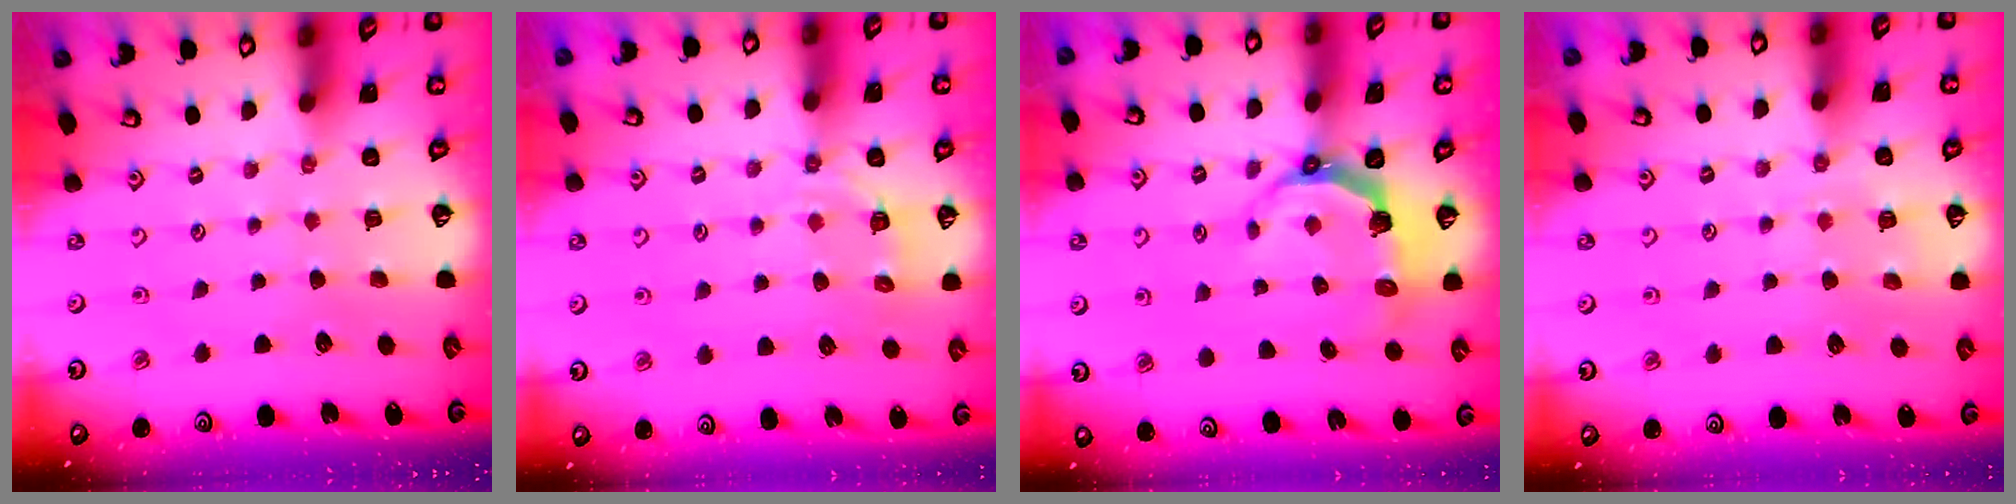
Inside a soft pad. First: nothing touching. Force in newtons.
{"total": 6.0, "press": 5.8, "slide": 1.7}
{"total": 6.8, "press": 5.1, "slide": 4.5}
{"total": 6.3, "press": 6.3, "slide": 0.4}